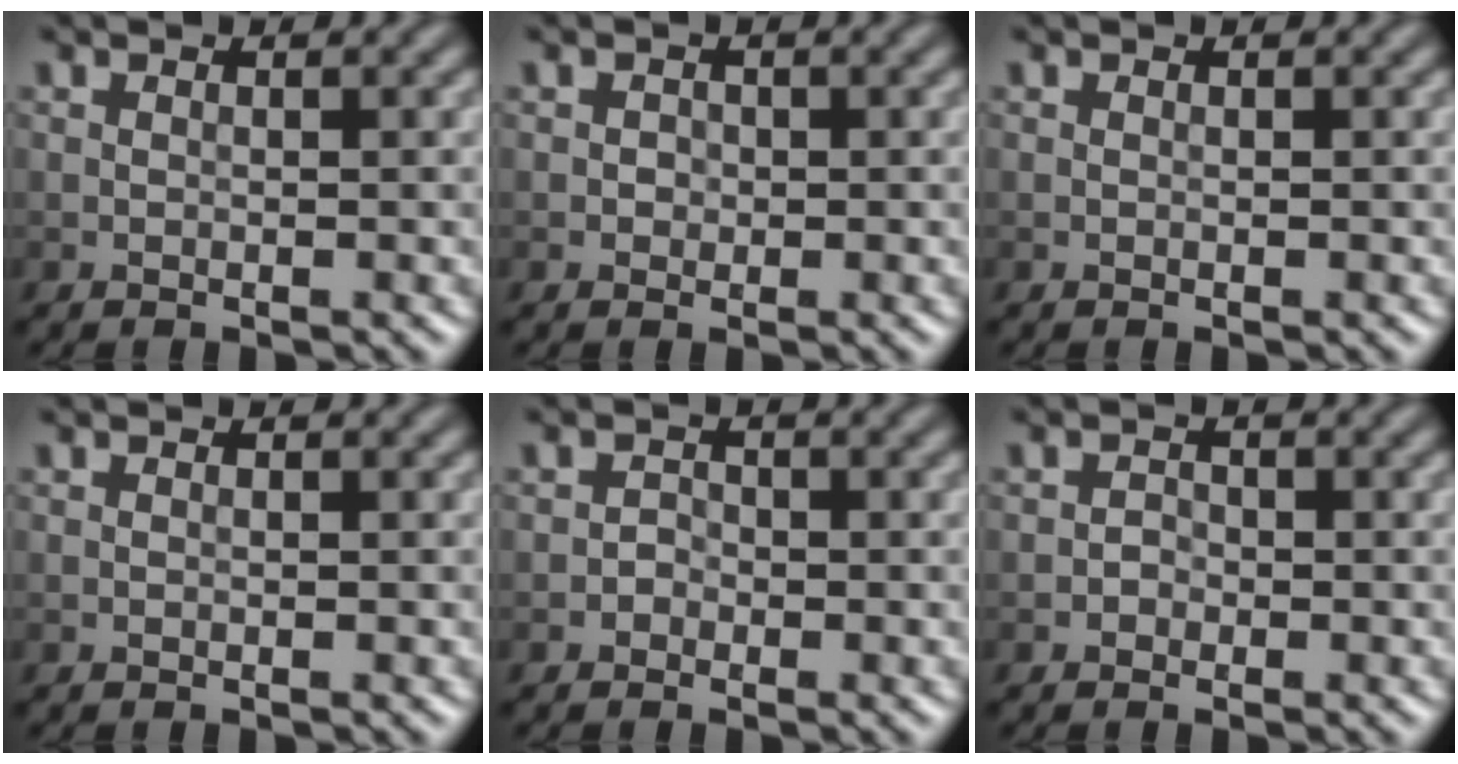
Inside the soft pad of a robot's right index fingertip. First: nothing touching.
{"total": 0.8, "force": [0.0, 0.8, 0.2], "torque": [0.003, -0.002, -0.001]}
{"total": 0.0}
{"total": 0.0}
{"total": 0.9, "force": [-0.5, 0.7, 0.1], "torque": [0.005, 0.001, -0.008]}
{"total": 0.8, "force": [-0.4, 0.7, 0.1], "torque": [0.002, 0.000, -0.008]}